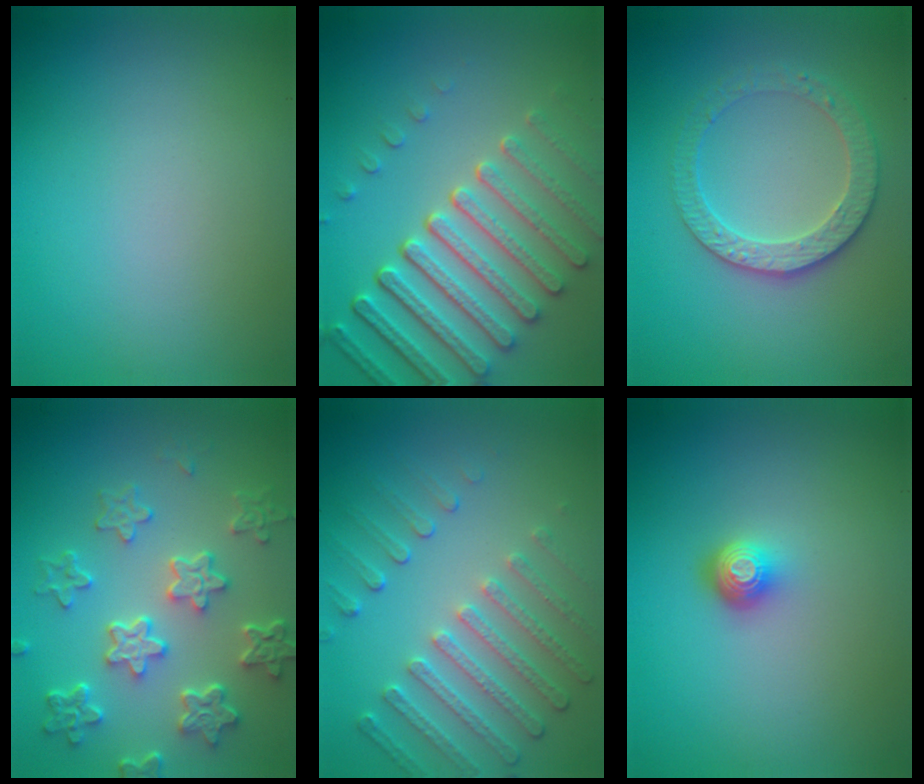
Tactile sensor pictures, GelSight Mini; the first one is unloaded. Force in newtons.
{"total": 7.5, "press": 5.7, "slide": 5.0}
{"total": 3.3, "press": 3.3, "slide": 0.6}
{"total": 6.1, "press": 4.7, "slide": 4.0}
{"total": 4.9, "press": 3.7, "slide": 3.2}
{"total": 2.0, "press": 1.5, "slide": 1.4}